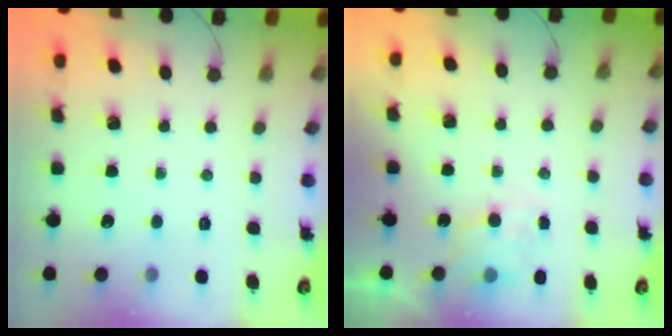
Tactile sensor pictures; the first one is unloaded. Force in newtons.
{"total": 5.7, "press": 5.6, "slide": 1.2}